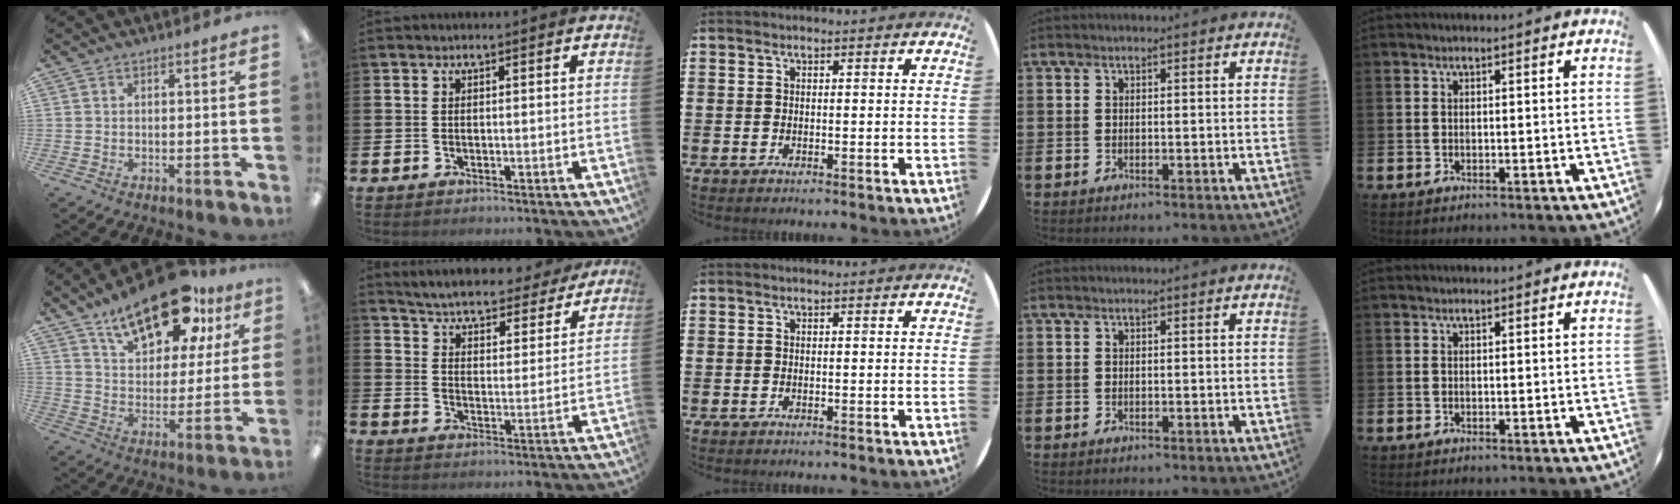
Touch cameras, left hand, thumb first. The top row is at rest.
{"thumb": {"total": 19.7, "force": [13.5, 8.9, 11.2], "torque": [-0.183, -0.064, 0.232]}, "index": {"total": 5.1, "force": [4.9, 0.7, 1.0], "torque": [-0.049, -0.040, 0.081]}}